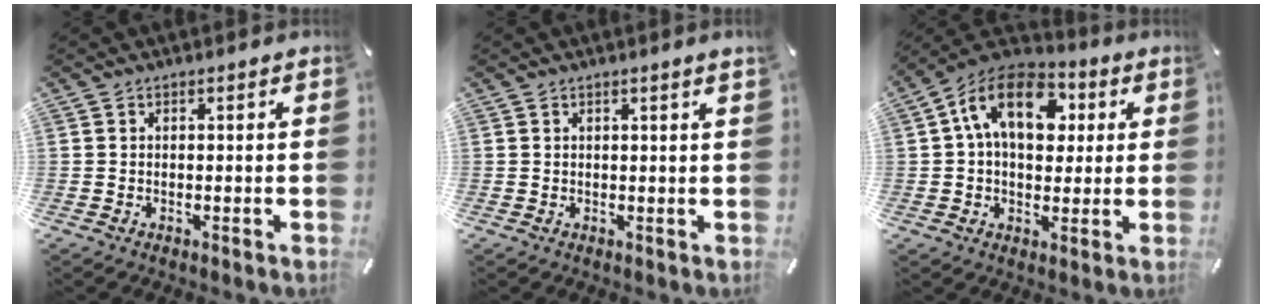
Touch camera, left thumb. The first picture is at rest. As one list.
[{"total": 1.2, "force": [0.7, -0.1, 0.9], "torque": [-0.017, -0.002, 0.012]}, {"total": 15.6, "force": [3.9, 10.6, 10.8], "torque": [-0.187, 0.001, 0.063]}]